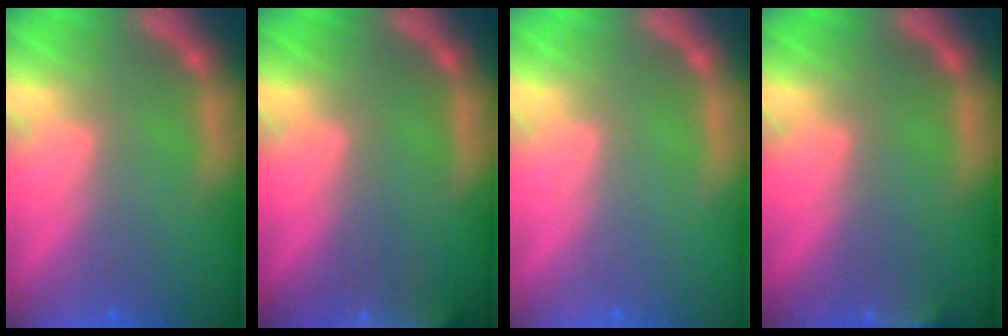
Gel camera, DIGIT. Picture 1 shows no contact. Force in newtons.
{"total": 9.9}
{"total": 0.0}
{"total": 3.0}